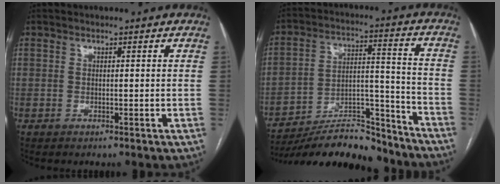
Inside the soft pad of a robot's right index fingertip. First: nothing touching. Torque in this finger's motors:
{"motor_torque": [-0.58, -0.67, -0.17, -0.14]}